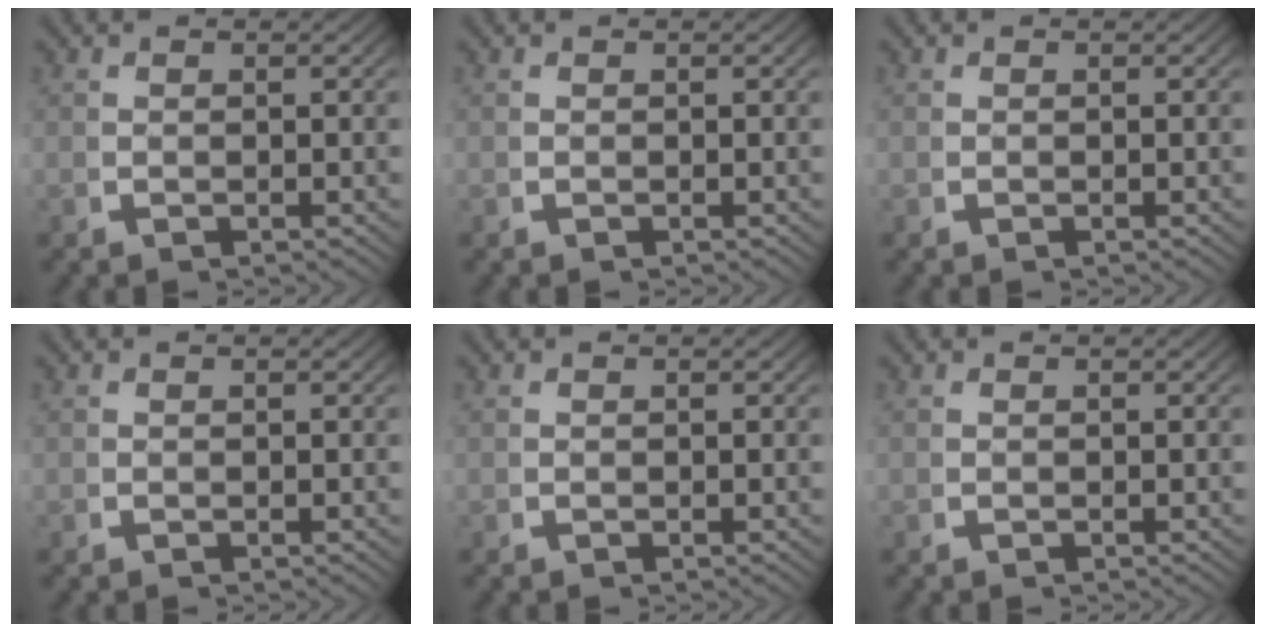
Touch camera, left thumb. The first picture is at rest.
{"total": 0.0}
{"total": 0.0}
{"total": 0.0}
{"total": 0.0}
{"total": 0.0}